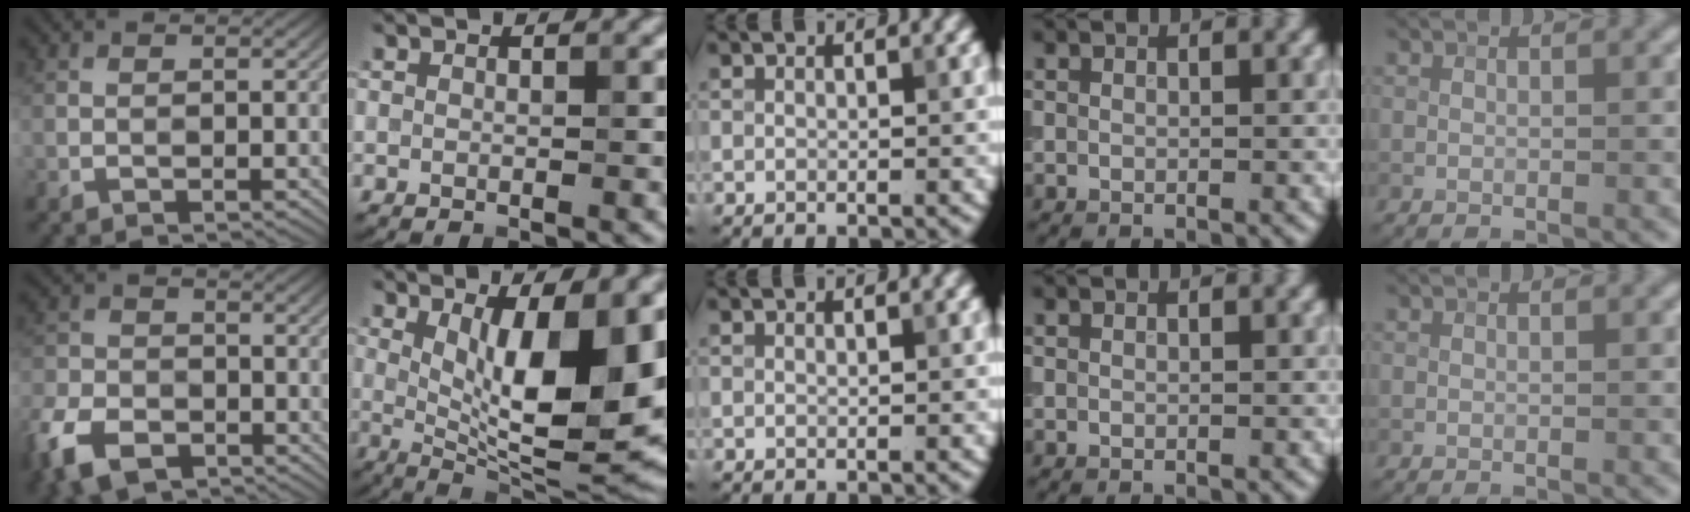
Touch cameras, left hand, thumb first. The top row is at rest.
{"thumb": {"total": 9.5, "force": [-4.8, 6.1, 5.6], "torque": [-0.139, -0.026, -0.098]}, "index": {"total": 12.7, "force": [1.9, 3.9, 11.9], "torque": [-0.167, -0.015, 0.034]}}